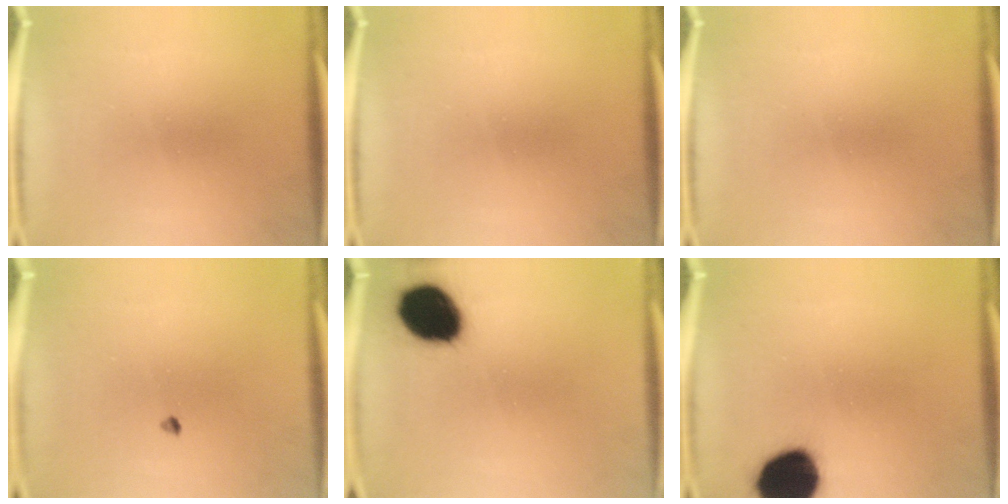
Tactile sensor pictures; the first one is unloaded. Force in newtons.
{"total": 0.0}
{"total": 0.0}
{"total": 0.7}
{"total": 16.1}
{"total": 15.1}